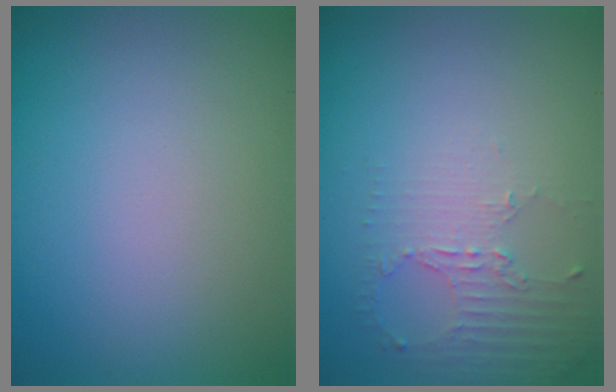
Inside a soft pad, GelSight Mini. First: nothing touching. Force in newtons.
{"total": 2.2, "press": 1.7, "slide": 1.5}